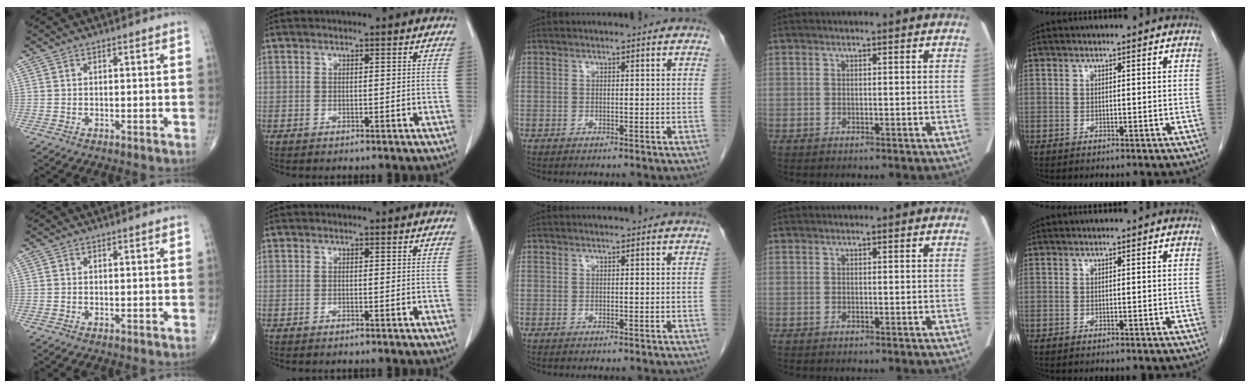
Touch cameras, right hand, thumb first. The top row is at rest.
{}